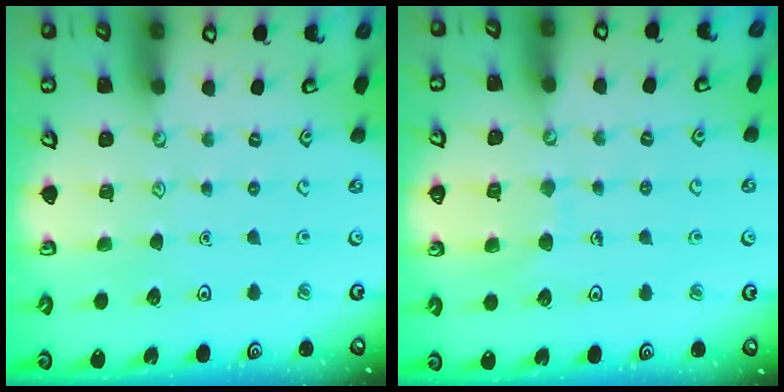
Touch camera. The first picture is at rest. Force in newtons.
{"total": 7.2, "press": 7.2, "slide": 0.5}